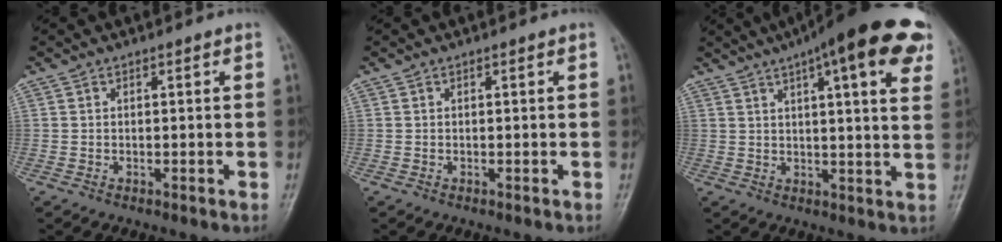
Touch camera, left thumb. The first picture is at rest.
{"total": 0.0}
{"total": 21.7, "force": [12.0, 5.3, 17.4], "torque": [-0.231, 0.003, 0.148]}